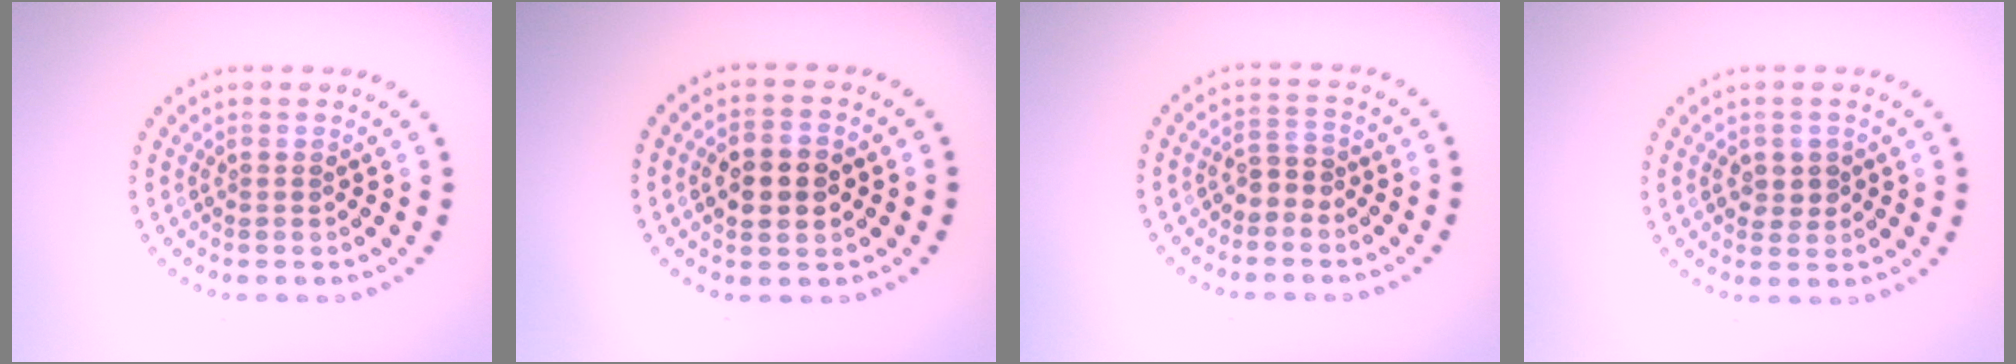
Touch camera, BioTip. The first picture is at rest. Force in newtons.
{"total": 4.6, "press": 4.6, "slide": 0.3}
{"total": 1.7, "press": 1.5, "slide": 0.9}
{"total": 1.5, "press": 1.4, "slide": 0.2}